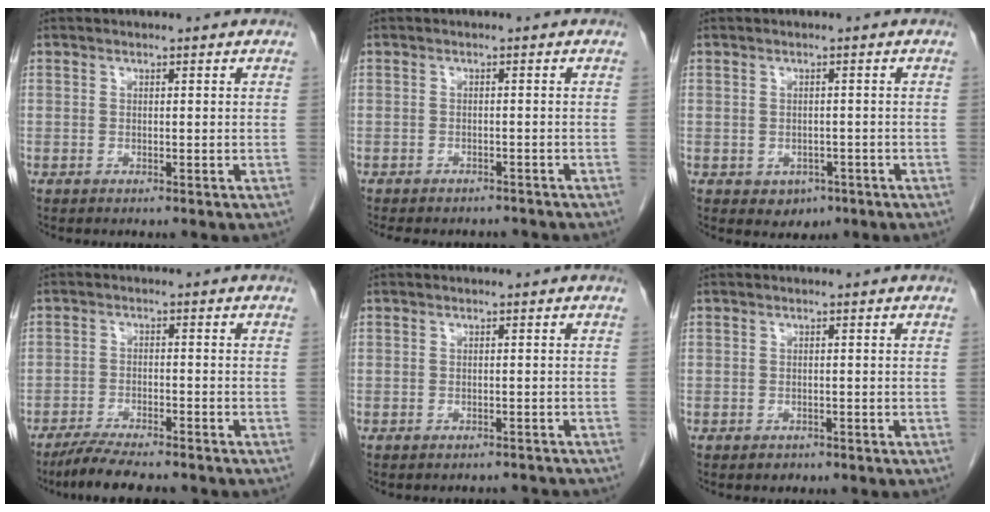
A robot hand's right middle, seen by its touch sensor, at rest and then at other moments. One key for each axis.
{"total": 8.6, "fx": -7.6, "fy": 3.2, "fz": 2.5, "tx": -0.042, "ty": 0.000, "tz": -0.091}
{"total": 2.8, "fx": -1.3, "fy": 2.2, "fz": 1.2, "tx": -0.012, "ty": 0.004, "tz": -0.006}
{"total": 7.8, "fx": -6.7, "fy": 1.2, "fz": 3.7, "tx": -0.061, "ty": -0.017, "tz": -0.111}
{"total": 2.4, "fx": -2.3, "fy": 0.8, "fz": -0.2, "tx": 0.007, "ty": -0.001, "tz": -0.030}
{"total": 1.1, "fx": -0.7, "fy": 0.8, "fz": 0.2, "tx": -0.004, "ty": 0.001, "tz": -0.007}